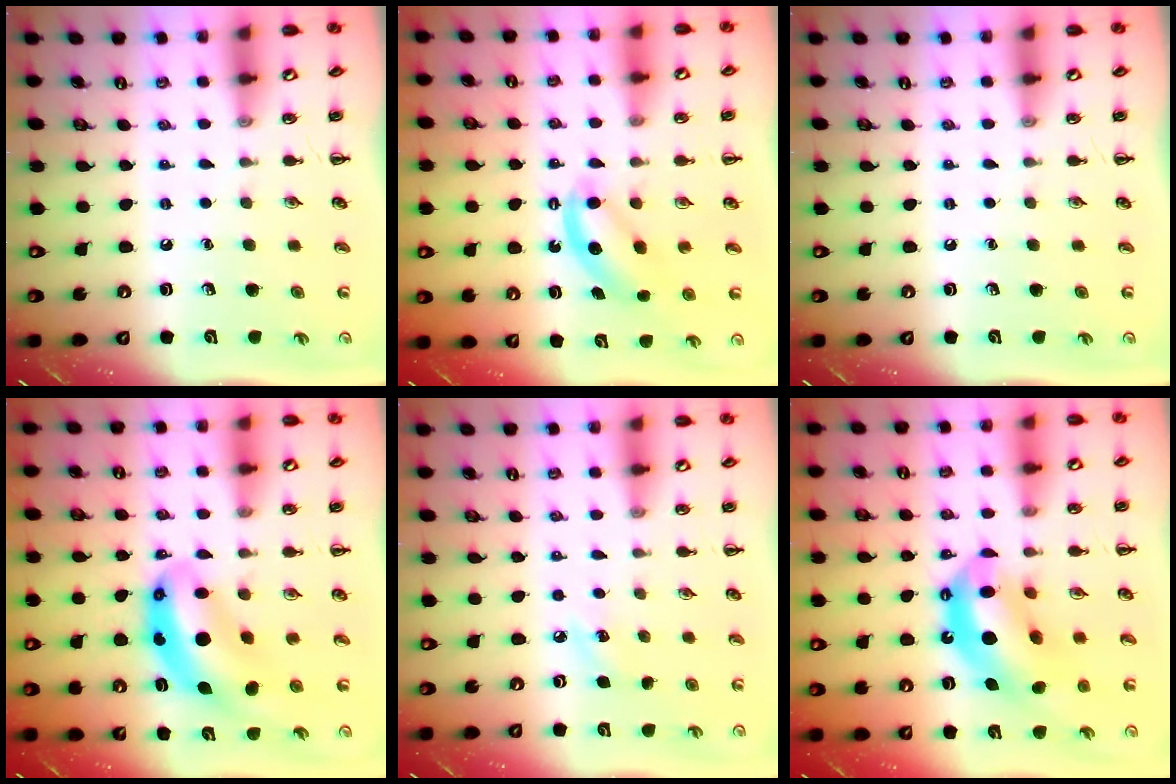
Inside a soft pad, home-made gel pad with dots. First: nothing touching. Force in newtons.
{"total": 5.4, "press": 5.4, "slide": 0.8}
{"total": 0.0}
{"total": 9.2, "press": 8.9, "slide": 2.3}
{"total": 4.6, "press": 4.4, "slide": 1.3}
{"total": 13.6, "press": 13.1, "slide": 3.8}